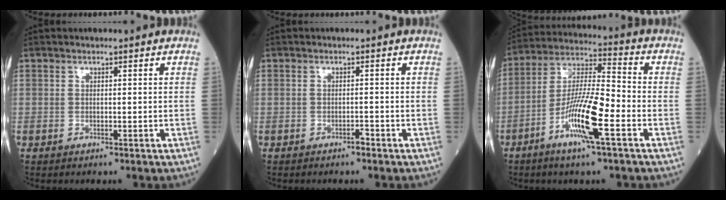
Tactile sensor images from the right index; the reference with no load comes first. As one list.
[{"total": 0.9, "force": [-0.6, 0.1, 0.5], "torque": [-0.009, 0.001, -0.011]}, {"total": 12.5, "force": [-5.1, 1.1, 11.4], "torque": [-0.221, -0.005, -0.099]}]